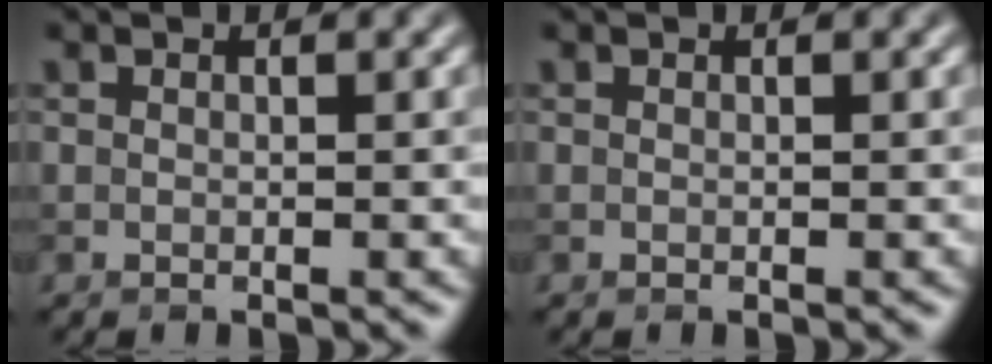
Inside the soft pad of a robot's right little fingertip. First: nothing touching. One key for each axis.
{"total": 0.0}